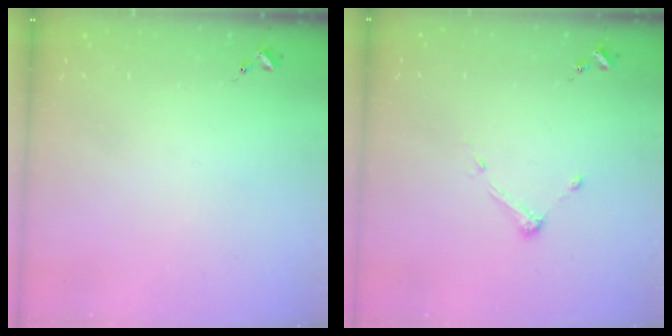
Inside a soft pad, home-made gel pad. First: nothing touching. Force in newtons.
{"total": 4.4, "press": 4.3, "slide": 0.5}